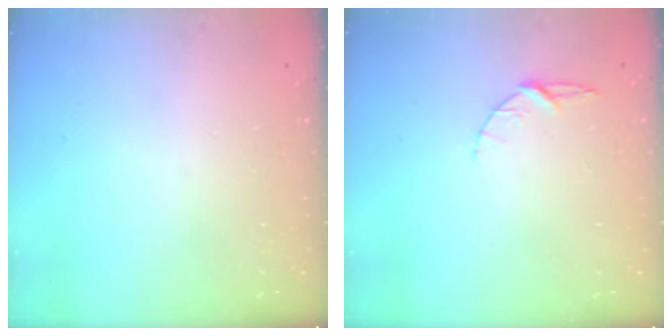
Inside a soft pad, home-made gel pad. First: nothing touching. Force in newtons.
{"total": 5.1, "press": 5.1, "slide": 0.4}